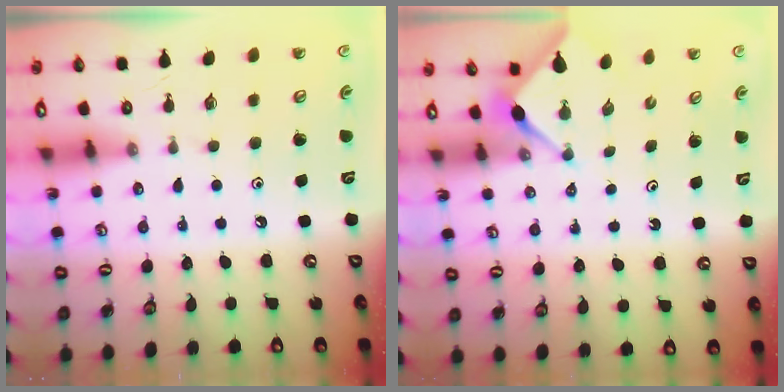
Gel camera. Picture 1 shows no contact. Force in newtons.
{"total": 2.9, "press": 2.8, "slide": 0.4}